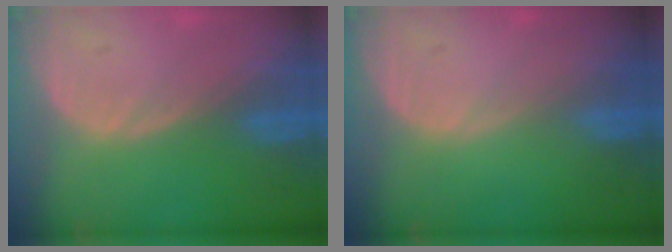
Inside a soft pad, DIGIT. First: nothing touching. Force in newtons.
{"total": 0.0}